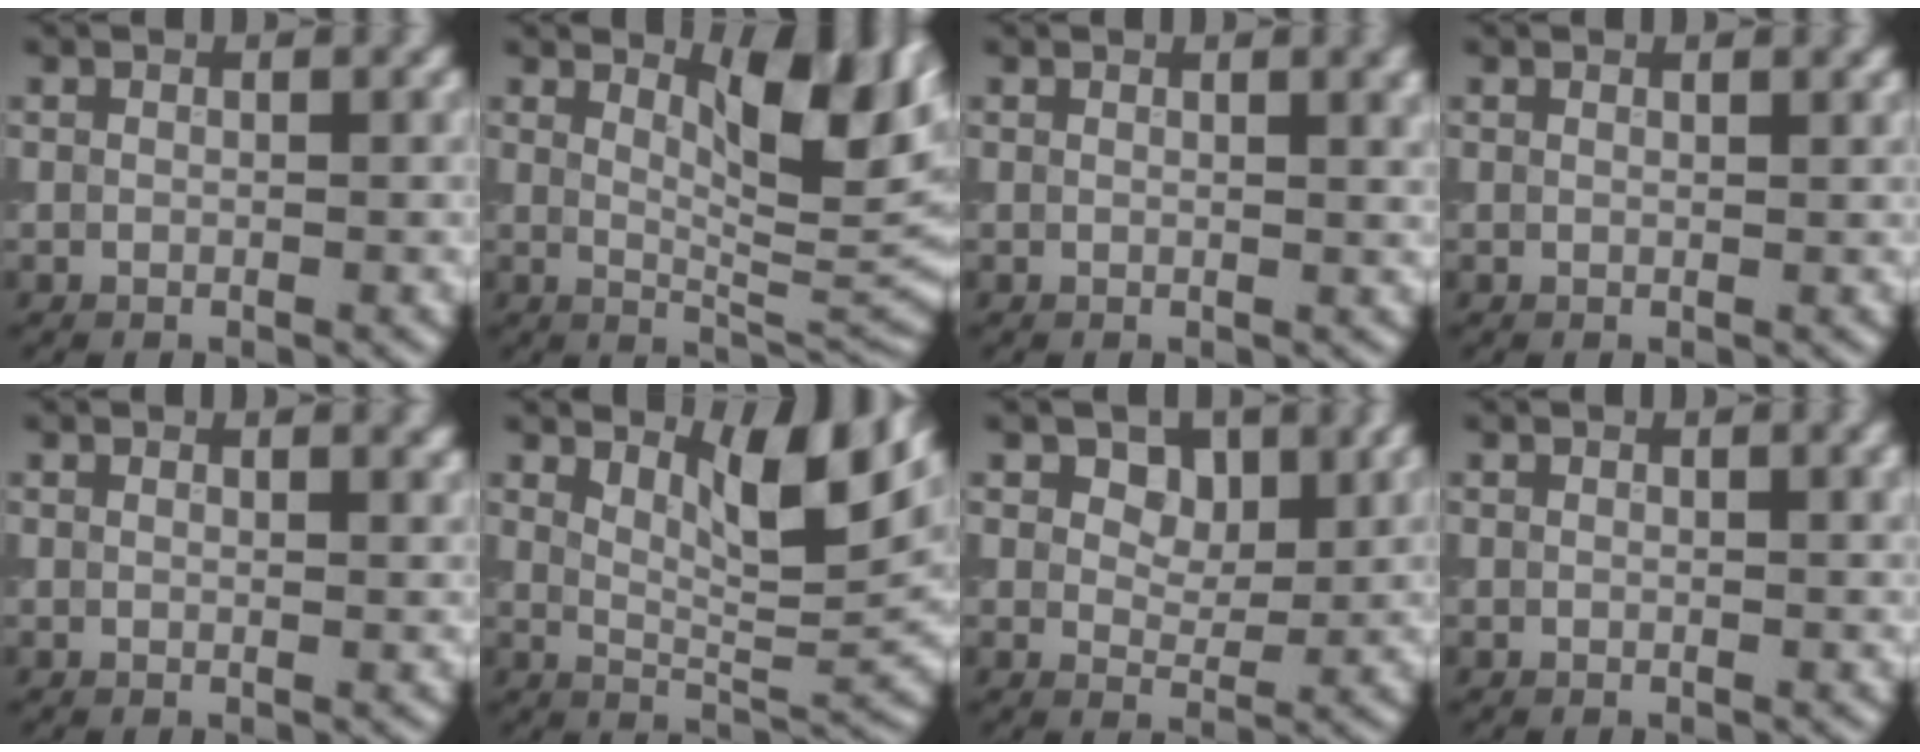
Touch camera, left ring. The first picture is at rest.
{"total": 7.7, "force": [3.3, 2.4, 6.6], "torque": [-0.095, -0.007, 0.052]}
{"total": 2.0, "force": [1.0, 0.4, 1.7], "torque": [-0.010, 0.001, 0.011]}
{"total": 0.7, "force": [0.6, 0.0, 0.3], "torque": [-0.005, -0.004, 0.007]}
{"total": 1.6, "force": [1.3, 0.5, 0.9], "torque": [-0.001, 0.001, 0.009]}
{"total": 6.4, "force": [4.1, 1.5, 4.7], "torque": [-0.072, 0.000, 0.067]}
{"total": 3.7, "force": [2.0, 2.4, 2.0], "torque": [-0.029, -0.006, 0.024]}
{"total": 1.3, "force": [0.7, 0.1, 1.1], "torque": [-0.010, 0.000, 0.010]}